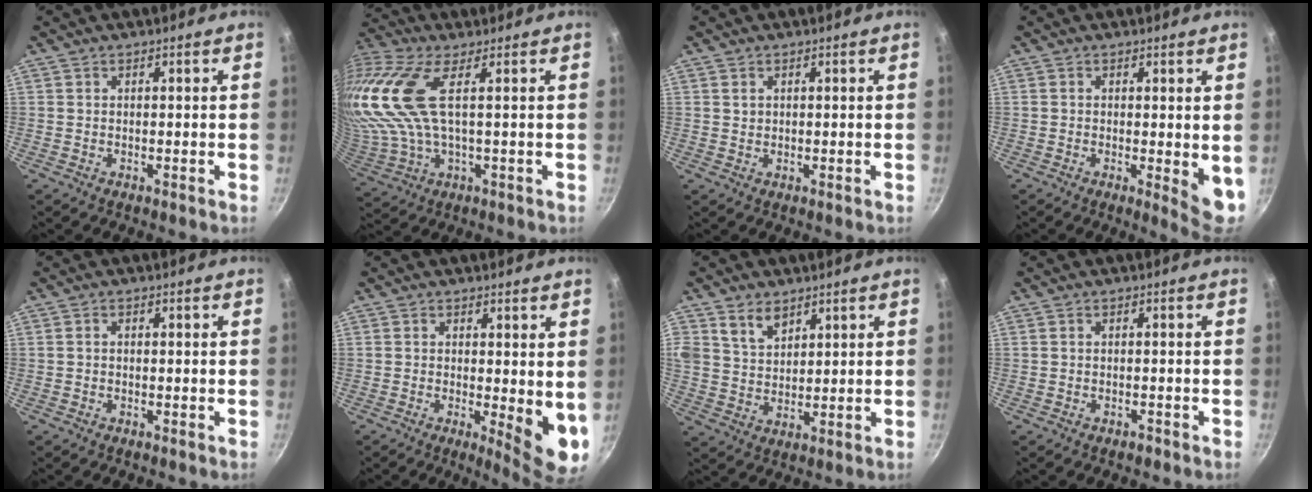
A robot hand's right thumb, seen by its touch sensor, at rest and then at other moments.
{"total": 16.7, "force": [3.6, 6.8, 14.8], "torque": [-0.327, 0.004, 0.074]}
{"total": 1.1, "force": [0.4, 0.9, 0.4], "torque": [-0.006, 0.002, 0.008]}
{"total": 5.6, "force": [0.0, 2.0, 5.3], "torque": [-0.064, -0.012, 0.000]}
{"total": 0.7, "force": [-0.3, 0.5, 0.4], "torque": [-0.008, 0.006, -0.005]}
{"total": 7.9, "force": [-0.3, 2.5, 7.5], "torque": [-0.093, -0.018, 0.000]}
{"total": 6.2, "force": [3.7, 4.0, 3.0], "torque": [-0.040, -0.020, 0.074]}
{"total": 1.1, "force": [-0.8, 0.5, 0.4], "torque": [-0.008, 0.012, -0.010]}